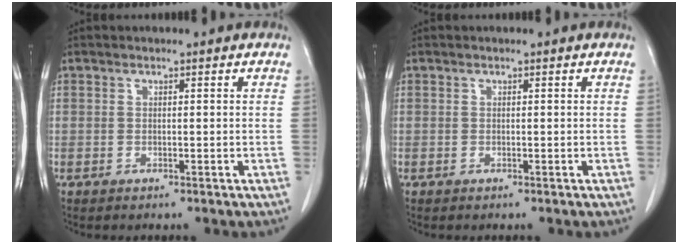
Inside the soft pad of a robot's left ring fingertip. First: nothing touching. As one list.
[{"total": 0.0}]